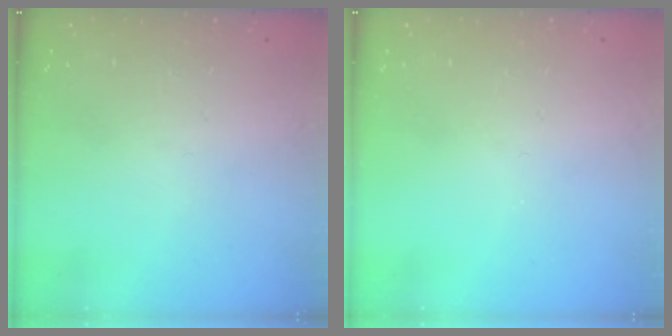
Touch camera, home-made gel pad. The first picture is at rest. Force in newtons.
{"total": 0.0}